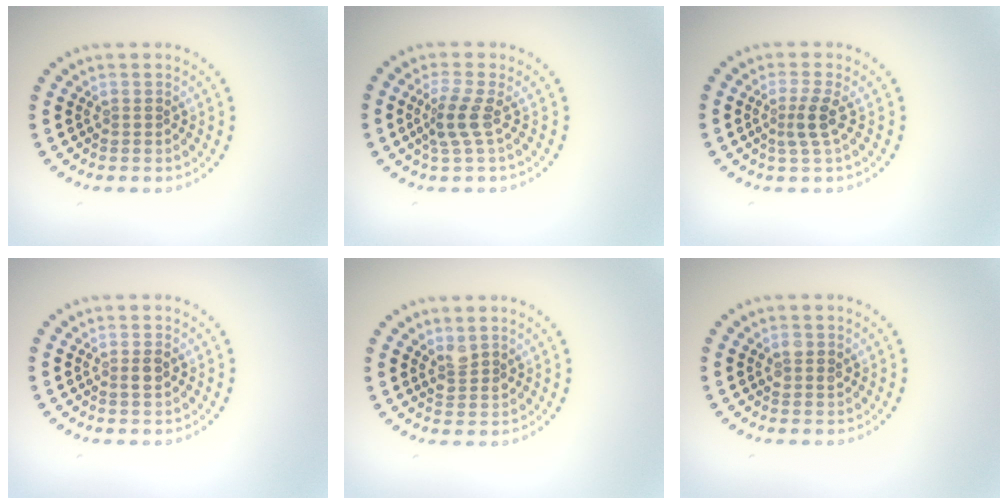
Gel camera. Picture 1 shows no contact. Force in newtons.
{"total": 2.3, "press": 1.7, "slide": 1.4}
{"total": 2.1, "press": 1.6, "slide": 1.4}
{"total": 1.1, "press": 1.0, "slide": 0.4}
{"total": 1.6, "press": 1.3, "slide": 0.8}
{"total": 1.2, "press": 1.1, "slide": 0.3}